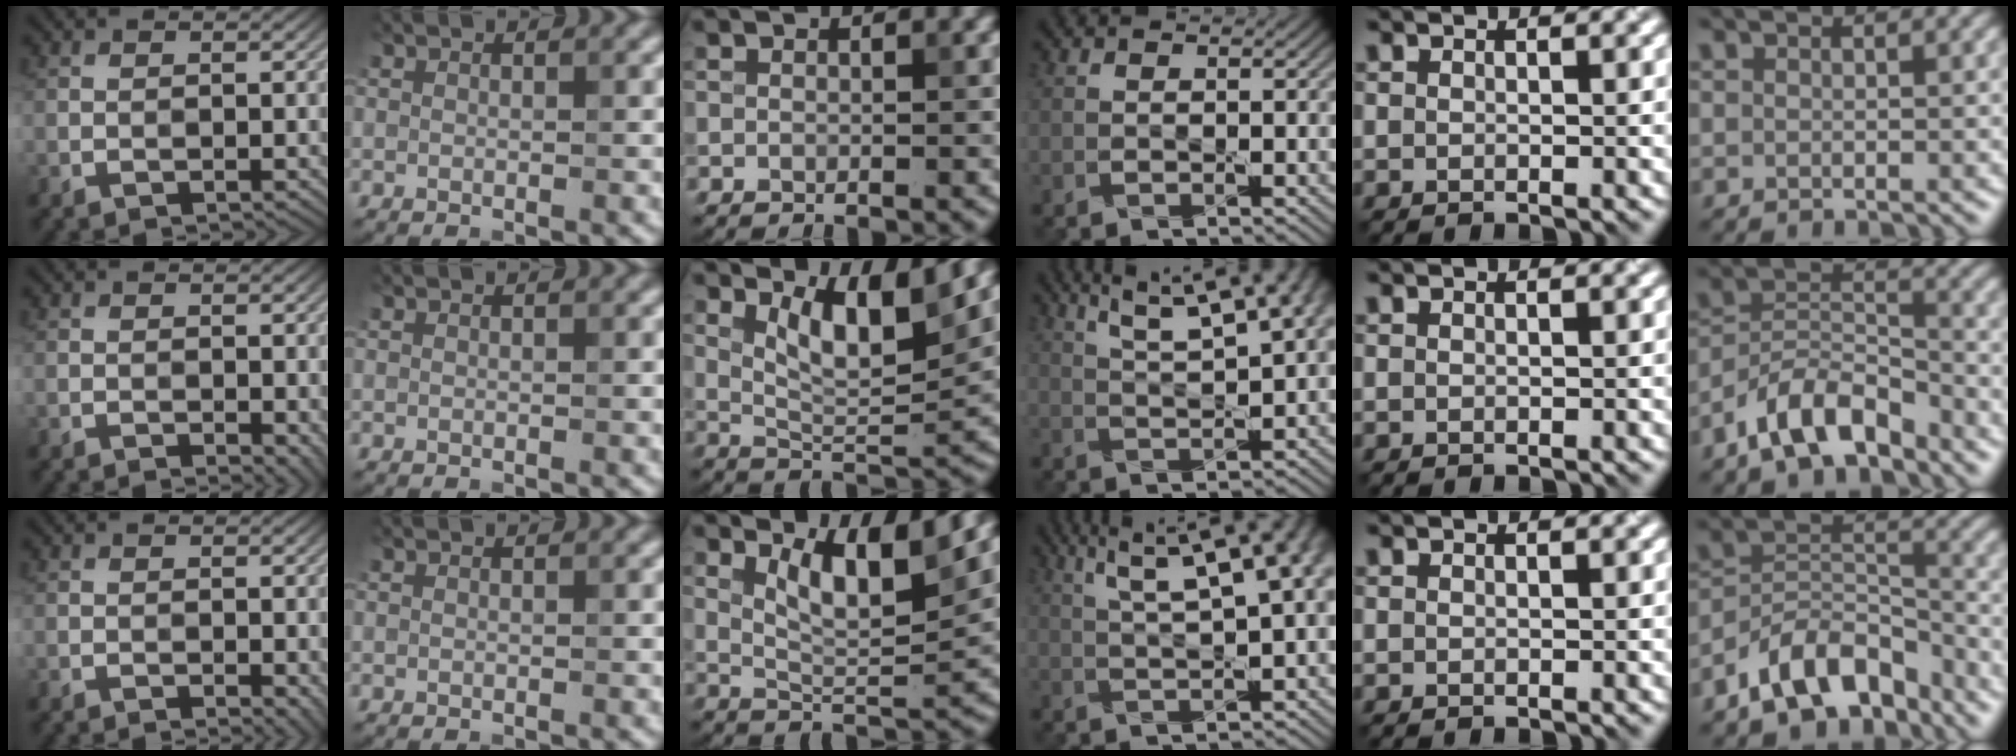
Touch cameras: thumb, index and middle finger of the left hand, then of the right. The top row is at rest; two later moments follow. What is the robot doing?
{"motion": "pour", "object": "sugar"}